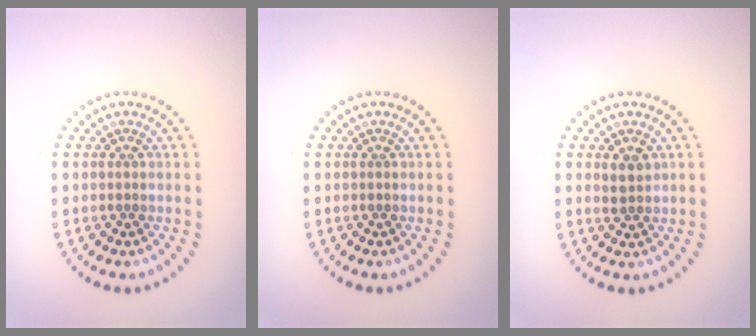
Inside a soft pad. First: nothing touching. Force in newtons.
{"total": 0.0}
{"total": 1.7, "press": 1.6, "slide": 0.6}